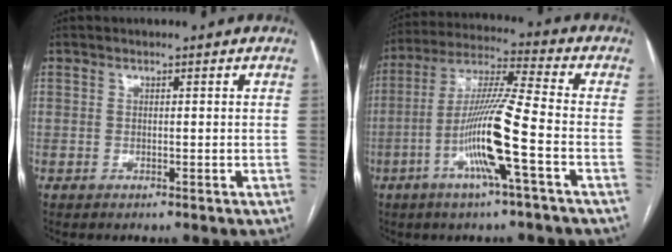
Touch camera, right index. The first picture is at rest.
{"total": 13.1, "force": [-4.4, -0.6, 12.4], "torque": [-0.243, -0.002, -0.090]}